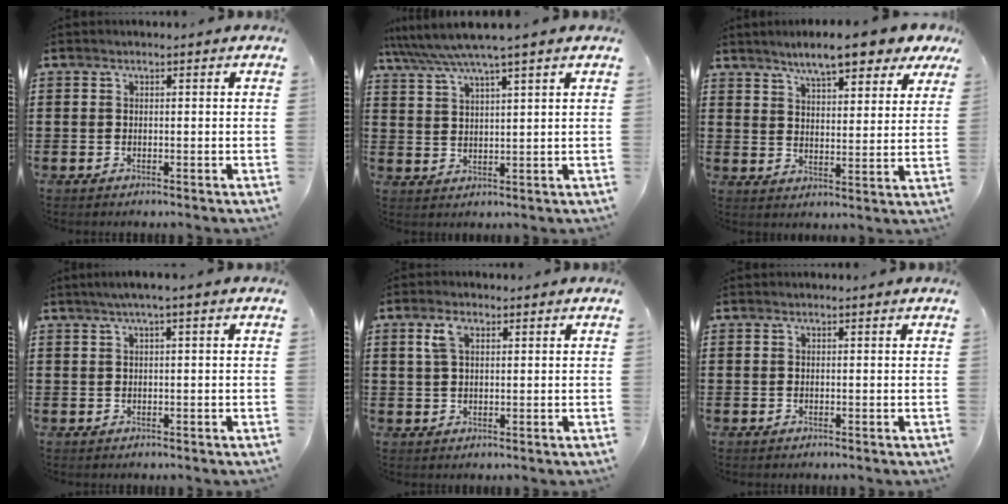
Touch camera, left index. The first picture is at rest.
{"total": 5.3, "force": [4.4, -0.1, 3.1], "torque": [-0.072, -0.016, 0.075]}
{"total": 7.7, "force": [6.7, 1.2, 3.6], "torque": [-0.077, -0.023, 0.117]}
{"total": 1.7, "force": [0.5, 0.0, 1.6], "torque": [-0.029, -0.001, 0.009]}
{"total": 3.3, "force": [1.7, 1.6, 2.4], "torque": [-0.053, 0.007, 0.031]}
{"total": 0.0}